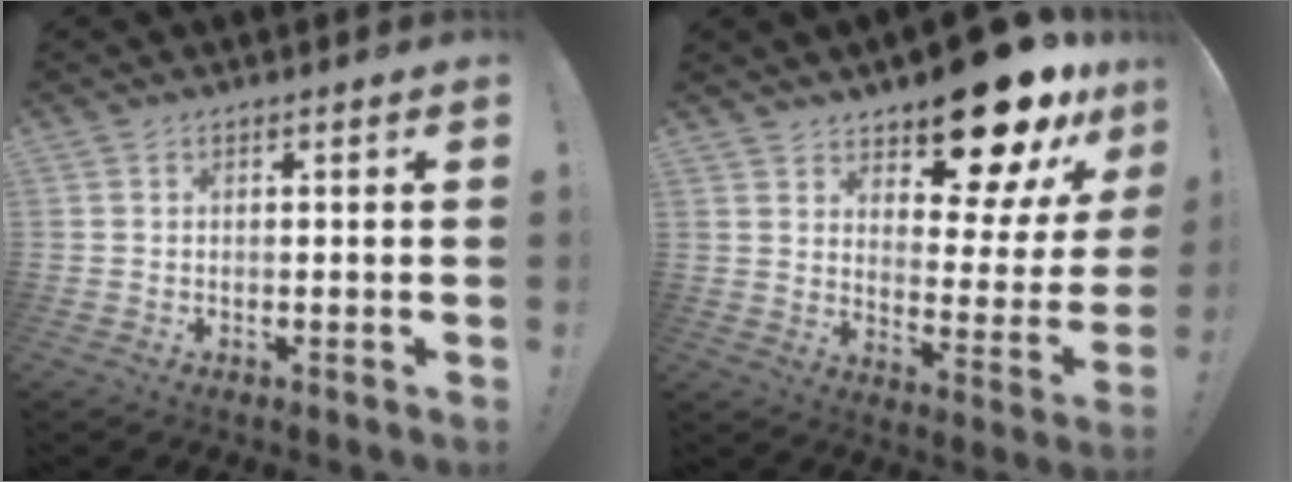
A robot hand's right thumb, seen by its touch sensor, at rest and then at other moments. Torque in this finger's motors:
{"motor_torque": [0.49, 1.13, 0.30, 0.20, 0.30]}